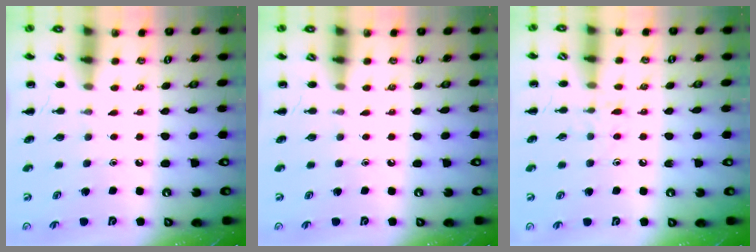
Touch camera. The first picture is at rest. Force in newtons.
{"total": 0.0}
{"total": 6.7, "press": 6.6, "slide": 1.5}